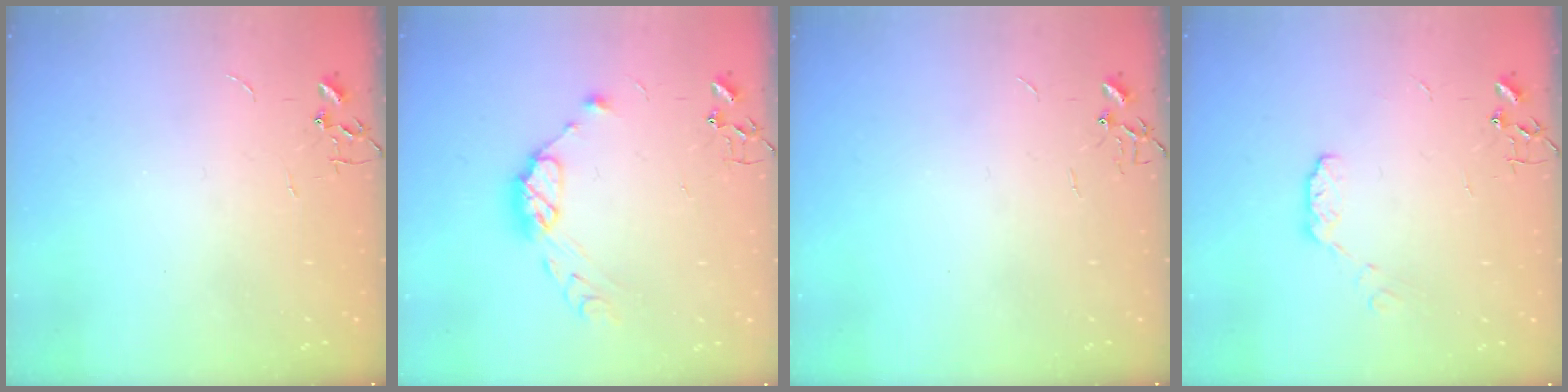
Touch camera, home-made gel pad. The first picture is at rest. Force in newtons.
{"total": 10.4, "press": 10.4, "slide": 0.9}
{"total": 0.0}
{"total": 5.8, "press": 5.8, "slide": 0.1}